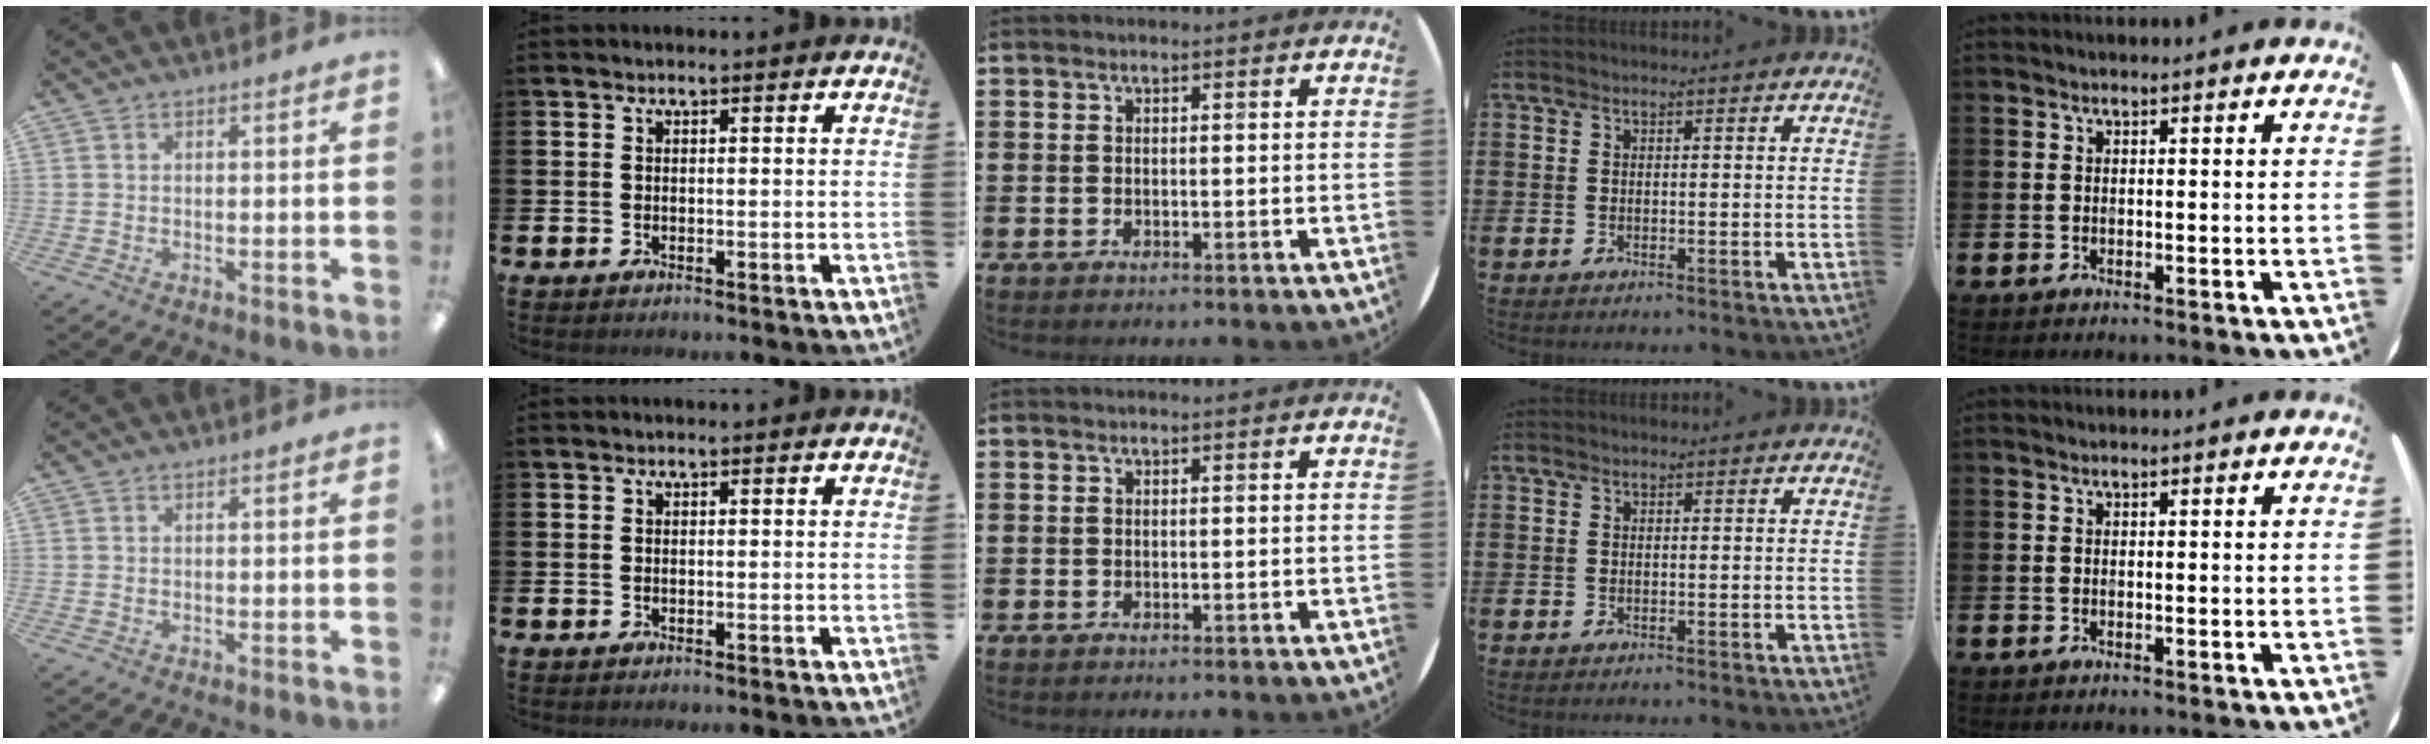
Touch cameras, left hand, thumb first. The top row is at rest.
{}